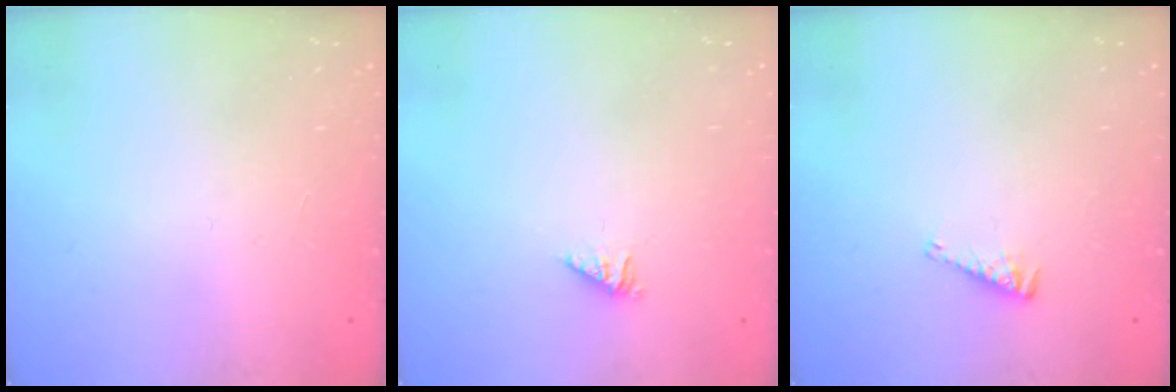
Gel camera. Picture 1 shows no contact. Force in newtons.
{"total": 1.5, "press": 1.5, "slide": 0.3}
{"total": 4.0, "press": 4.0, "slide": 0.4}